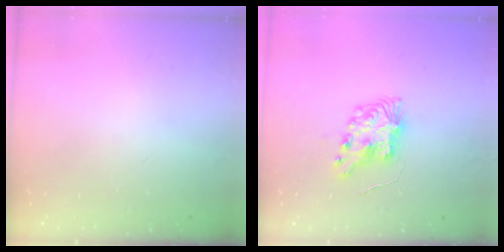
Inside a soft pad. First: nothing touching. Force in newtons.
{"total": 9.1, "press": 9.1, "slide": 0.3}